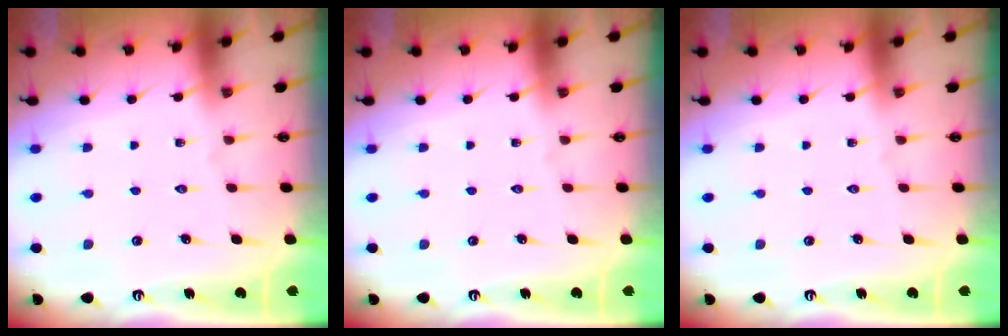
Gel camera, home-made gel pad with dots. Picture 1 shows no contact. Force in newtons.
{"total": 0.0}
{"total": 0.0}